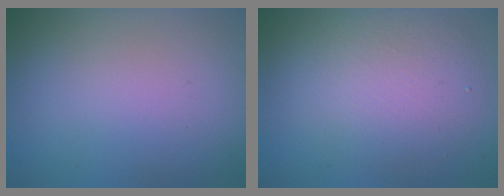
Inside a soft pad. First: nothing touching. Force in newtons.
{"total": 4.8, "press": 4.8, "slide": 0.2}